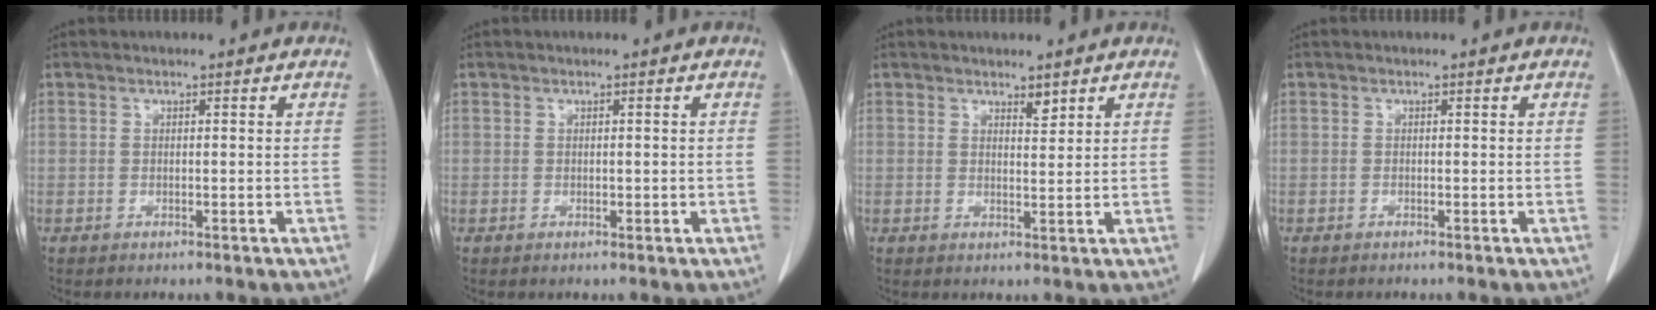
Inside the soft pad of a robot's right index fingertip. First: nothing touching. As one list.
[{"total": 0.6, "force": [-0.1, 0.4, 0.4], "torque": [-0.006, 0.001, 0.001]}, {"total": 1.6, "force": [1.3, 0.4, 0.9], "torque": [-0.015, -0.007, 0.022]}, {"total": 0.0}]